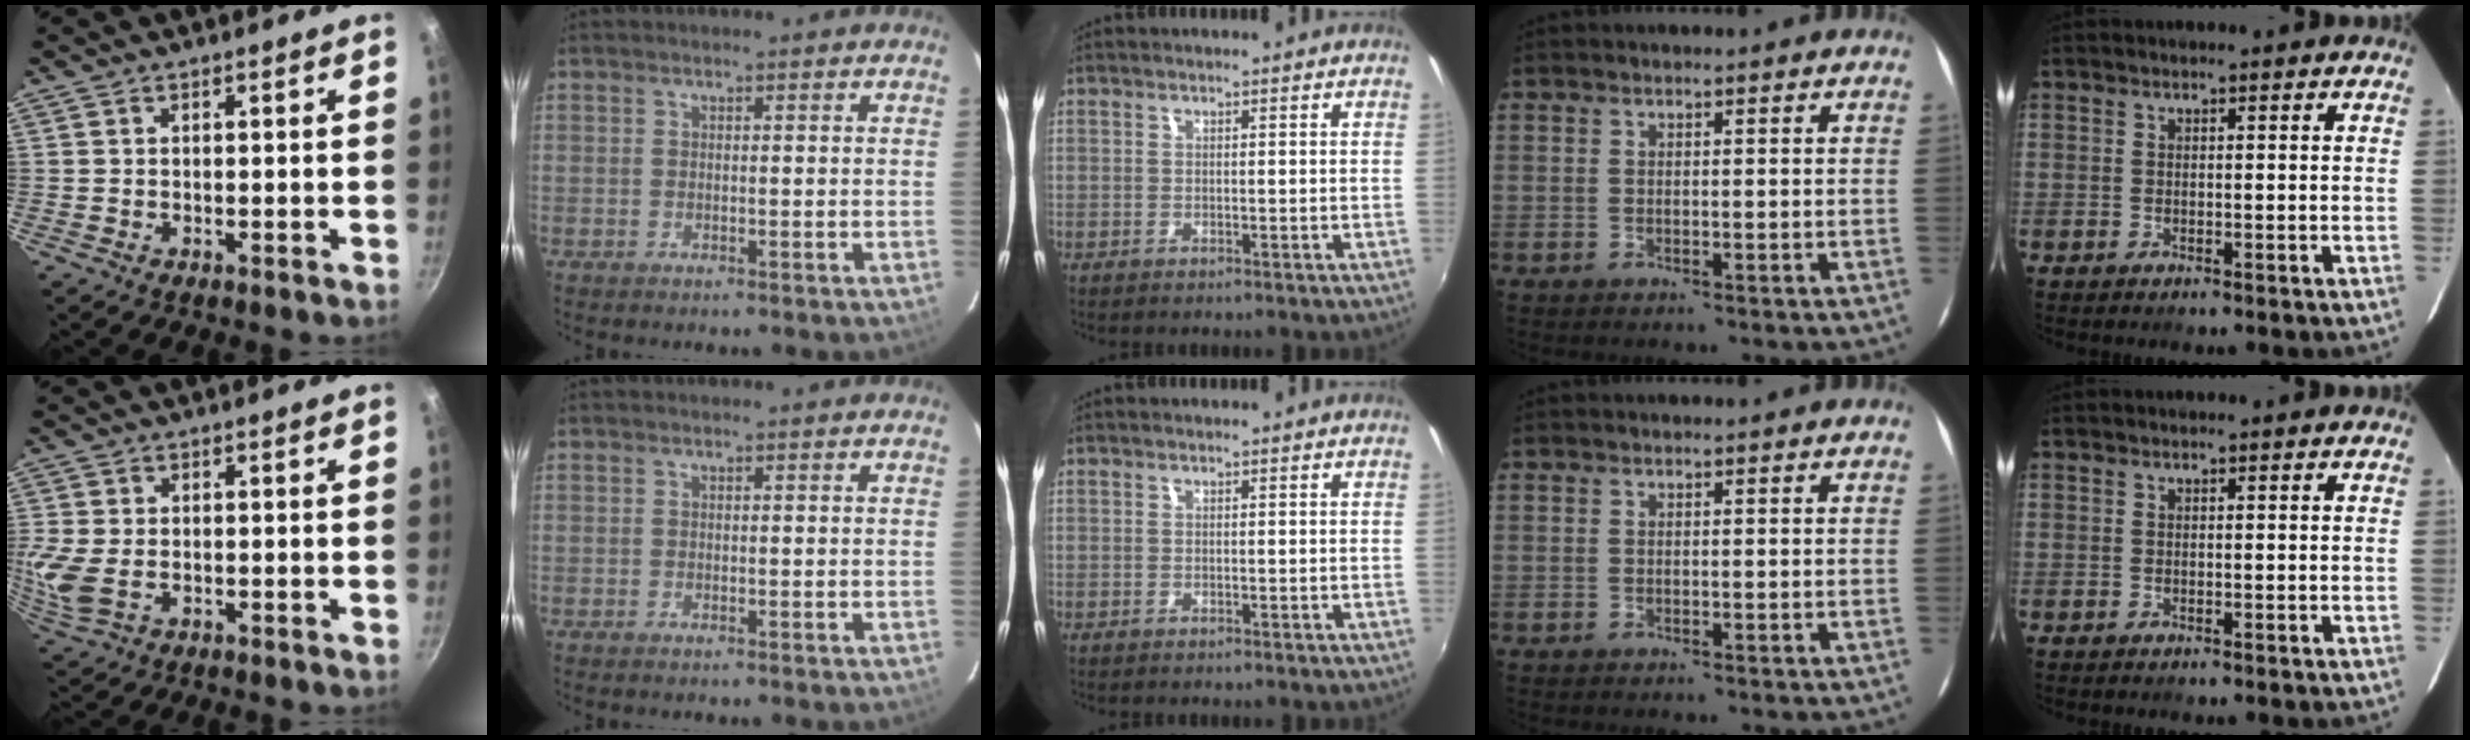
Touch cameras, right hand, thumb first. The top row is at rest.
{"thumb": {"total": 6.9, "force": [-1.1, 4.4, 5.2], "torque": [-0.118, -0.010, -0.020]}}